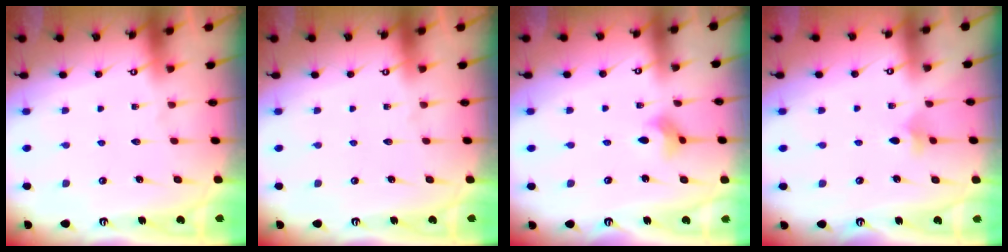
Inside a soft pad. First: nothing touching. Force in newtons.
{"total": 0.0}
{"total": 3.9, "press": 3.9, "slide": 0.6}
{"total": 4.2, "press": 4.1, "slide": 1.0}